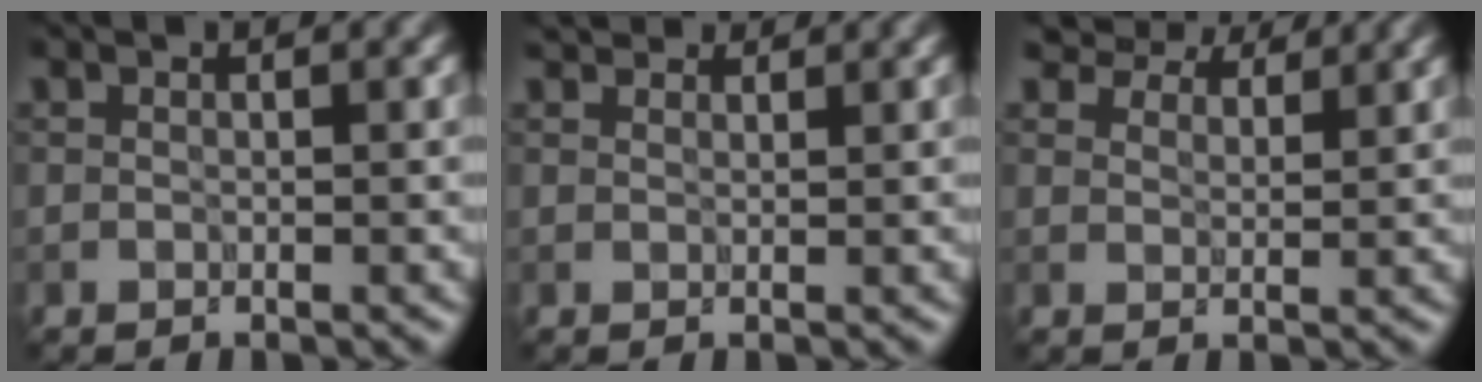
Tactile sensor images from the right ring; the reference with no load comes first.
{"total": 2.8, "force": [2.5, 0.9, 0.8], "torque": [-0.018, -0.001, 0.040]}
{"total": 7.4, "force": [6.3, 2.7, 2.6], "torque": [-0.067, -0.002, 0.106]}